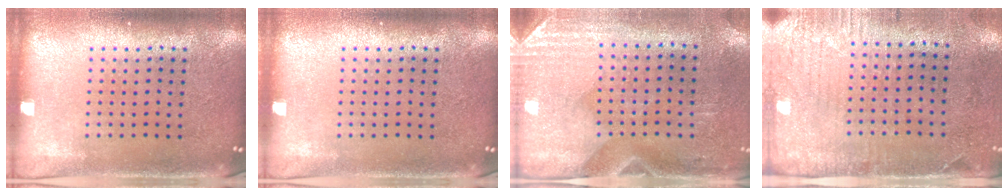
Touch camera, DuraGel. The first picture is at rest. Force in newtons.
{"total": 0.0}
{"total": 2.9, "press": 2.5, "slide": 1.5}
{"total": 3.0, "press": 2.4, "slide": 1.9}